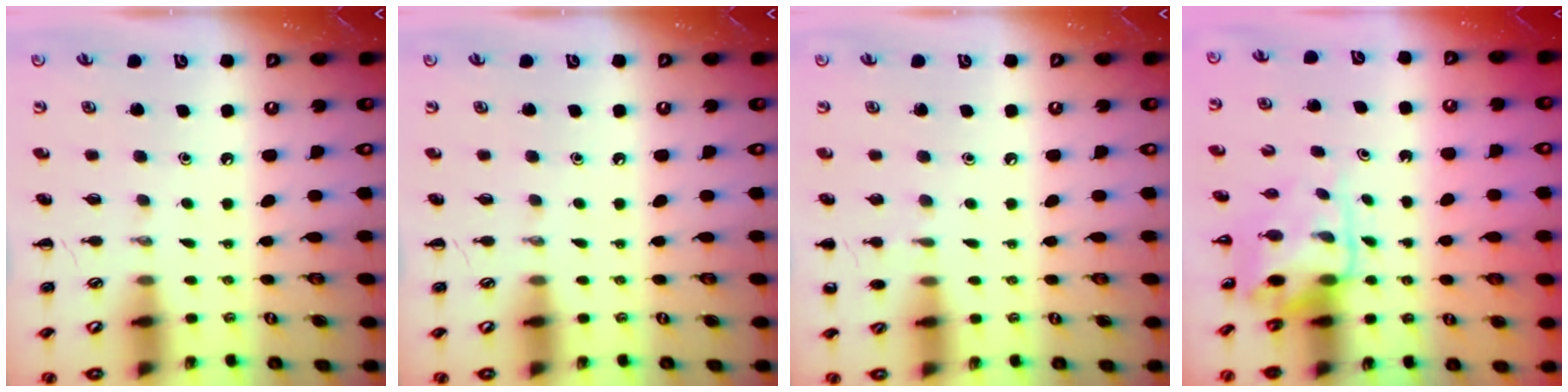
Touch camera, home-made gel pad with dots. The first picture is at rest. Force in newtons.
{"total": 0.0}
{"total": 4.7, "press": 4.5, "slide": 1.4}
{"total": 4.0, "press": 3.9, "slide": 0.7}